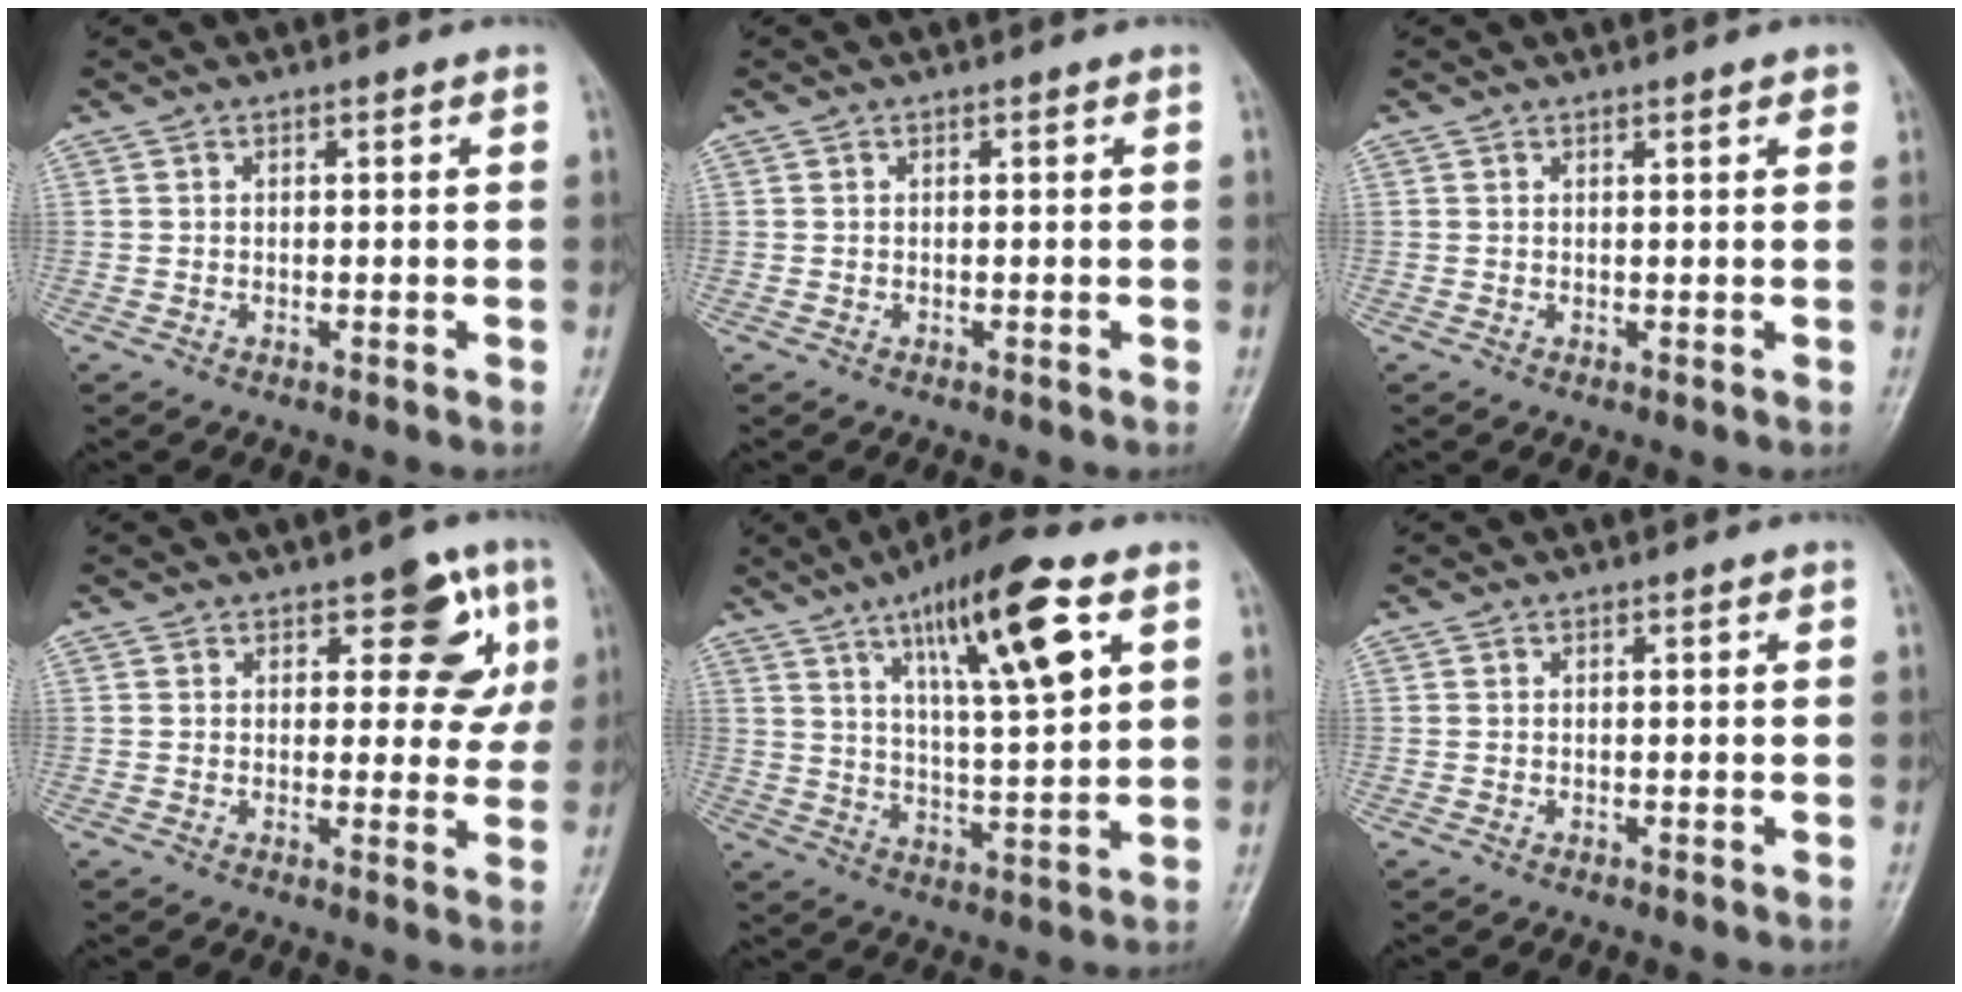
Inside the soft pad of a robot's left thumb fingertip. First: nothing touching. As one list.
[{"total": 0.0}, {"total": 1.5, "force": [0.8, 0.3, 1.2], "torque": [-0.016, -0.001, 0.009]}, {"total": 8.8, "force": [3.6, 4.8, 6.4], "torque": [-0.027, -0.009, 0.037]}, {"total": 16.4, "force": [7.4, 3.6, 14.2], "torque": [-0.224, -0.023, 0.123]}, {"total": 0.0}]